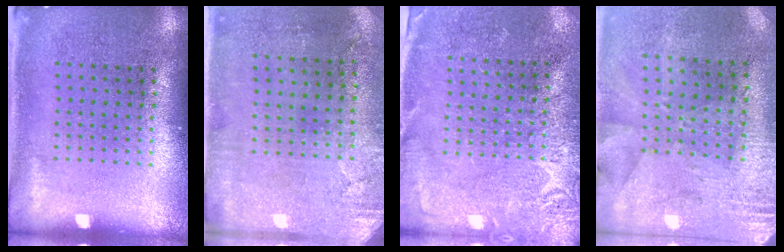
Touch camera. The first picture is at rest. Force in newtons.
{"total": 2.9, "press": 2.4, "slide": 1.7}
{"total": 2.7, "press": 2.6, "slide": 0.6}
{"total": 2.8, "press": 2.2, "slide": 1.6}